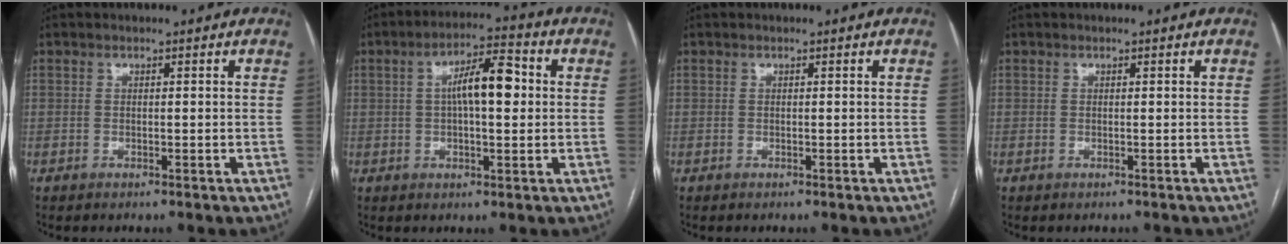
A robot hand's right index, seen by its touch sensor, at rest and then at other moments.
{"total": 8.5, "force": [1.1, 2.4, 8.0], "torque": [-0.141, 0.024, 0.015]}
{"total": 0.0}
{"total": 0.0}